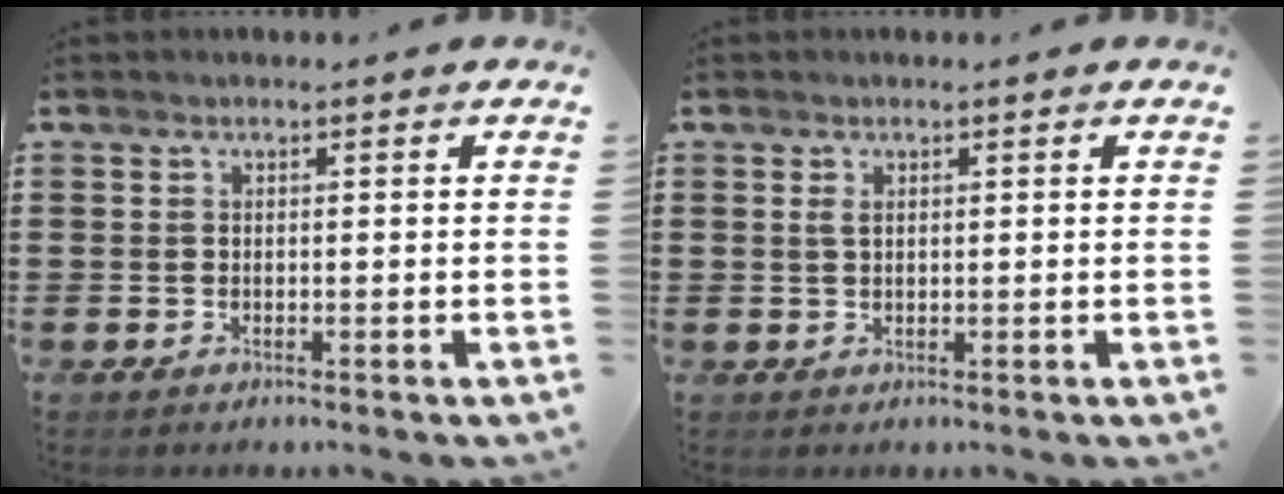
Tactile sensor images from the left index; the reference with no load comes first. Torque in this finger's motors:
{"motor_torque": [0.48, 0.44, 0.03, 0.05]}